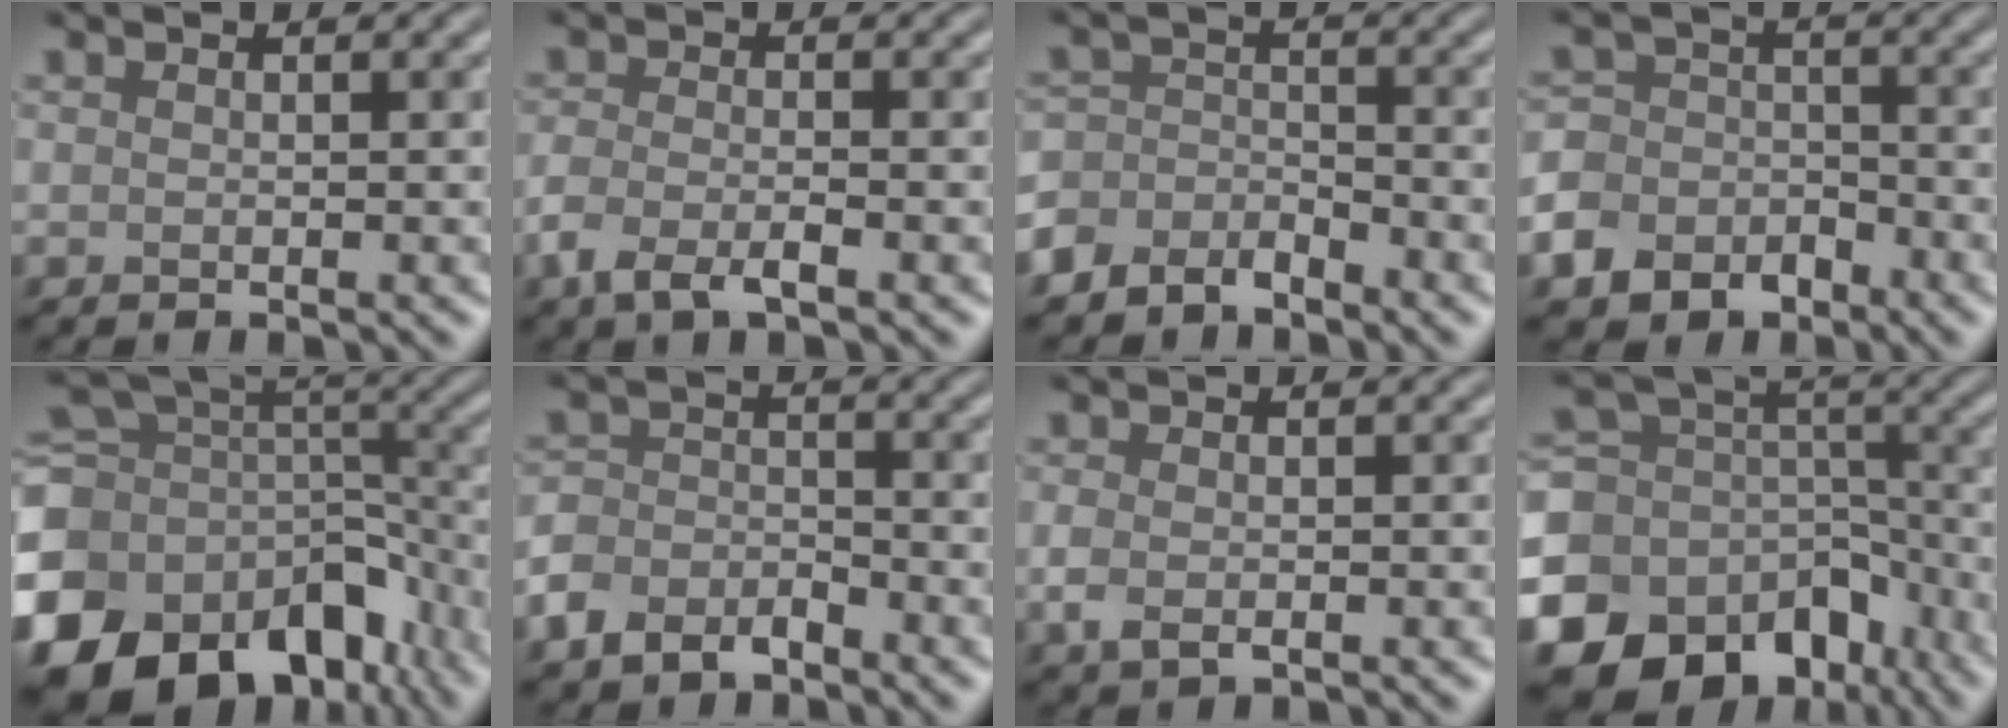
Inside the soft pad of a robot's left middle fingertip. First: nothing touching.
{"total": 3.1, "force": [-1.8, 1.1, 2.3], "torque": [-0.052, -0.005, -0.040]}
{"total": 3.4, "force": [-2.9, 1.7, 0.7], "torque": [-0.008, 0.003, -0.066]}
{"total": 6.0, "force": [-3.9, 4.5, 1.3], "torque": [-0.007, -0.007, -0.089]}
{"total": 16.8, "force": [-8.3, 11.7, 8.8], "torque": [-0.230, -0.015, -0.125]}
{"total": 3.9, "force": [-2.8, 2.3, 1.4], "torque": [-0.030, 0.000, -0.064]}
{"total": 1.8, "force": [-0.6, 1.2, 1.3], "torque": [-0.030, -0.005, -0.011]}
{"total": 16.2, "force": [-9.0, 11.9, 6.3], "torque": [-0.156, -0.027, -0.136]}